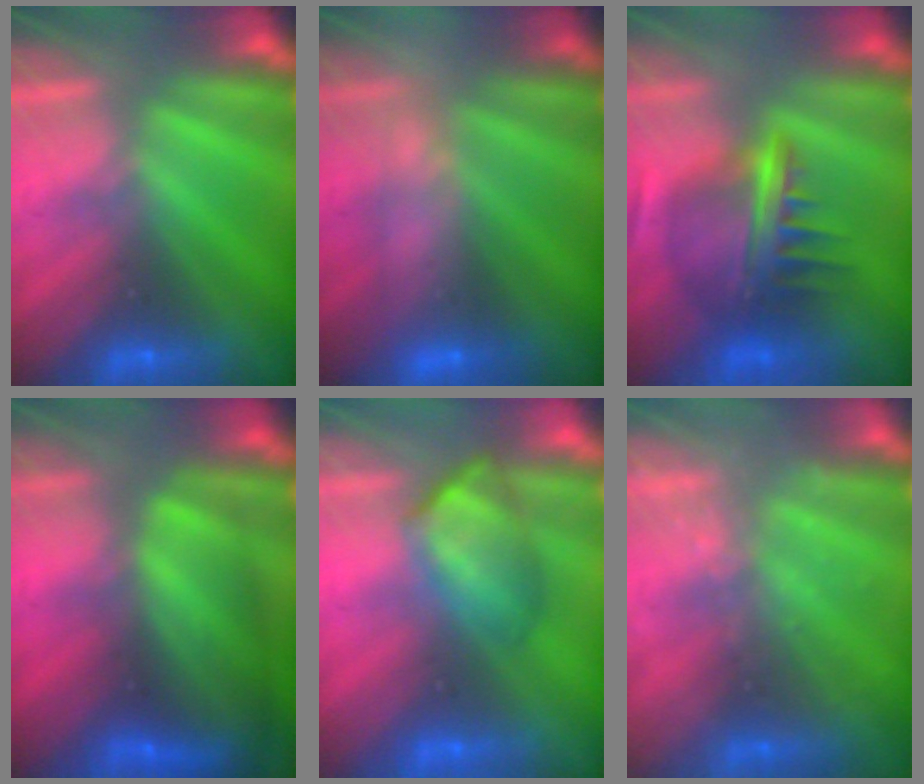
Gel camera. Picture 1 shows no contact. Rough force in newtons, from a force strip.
{"total": 2.4}
{"total": 7.8}
{"total": 9.1}
{"total": 4.6}
{"total": 2.1}